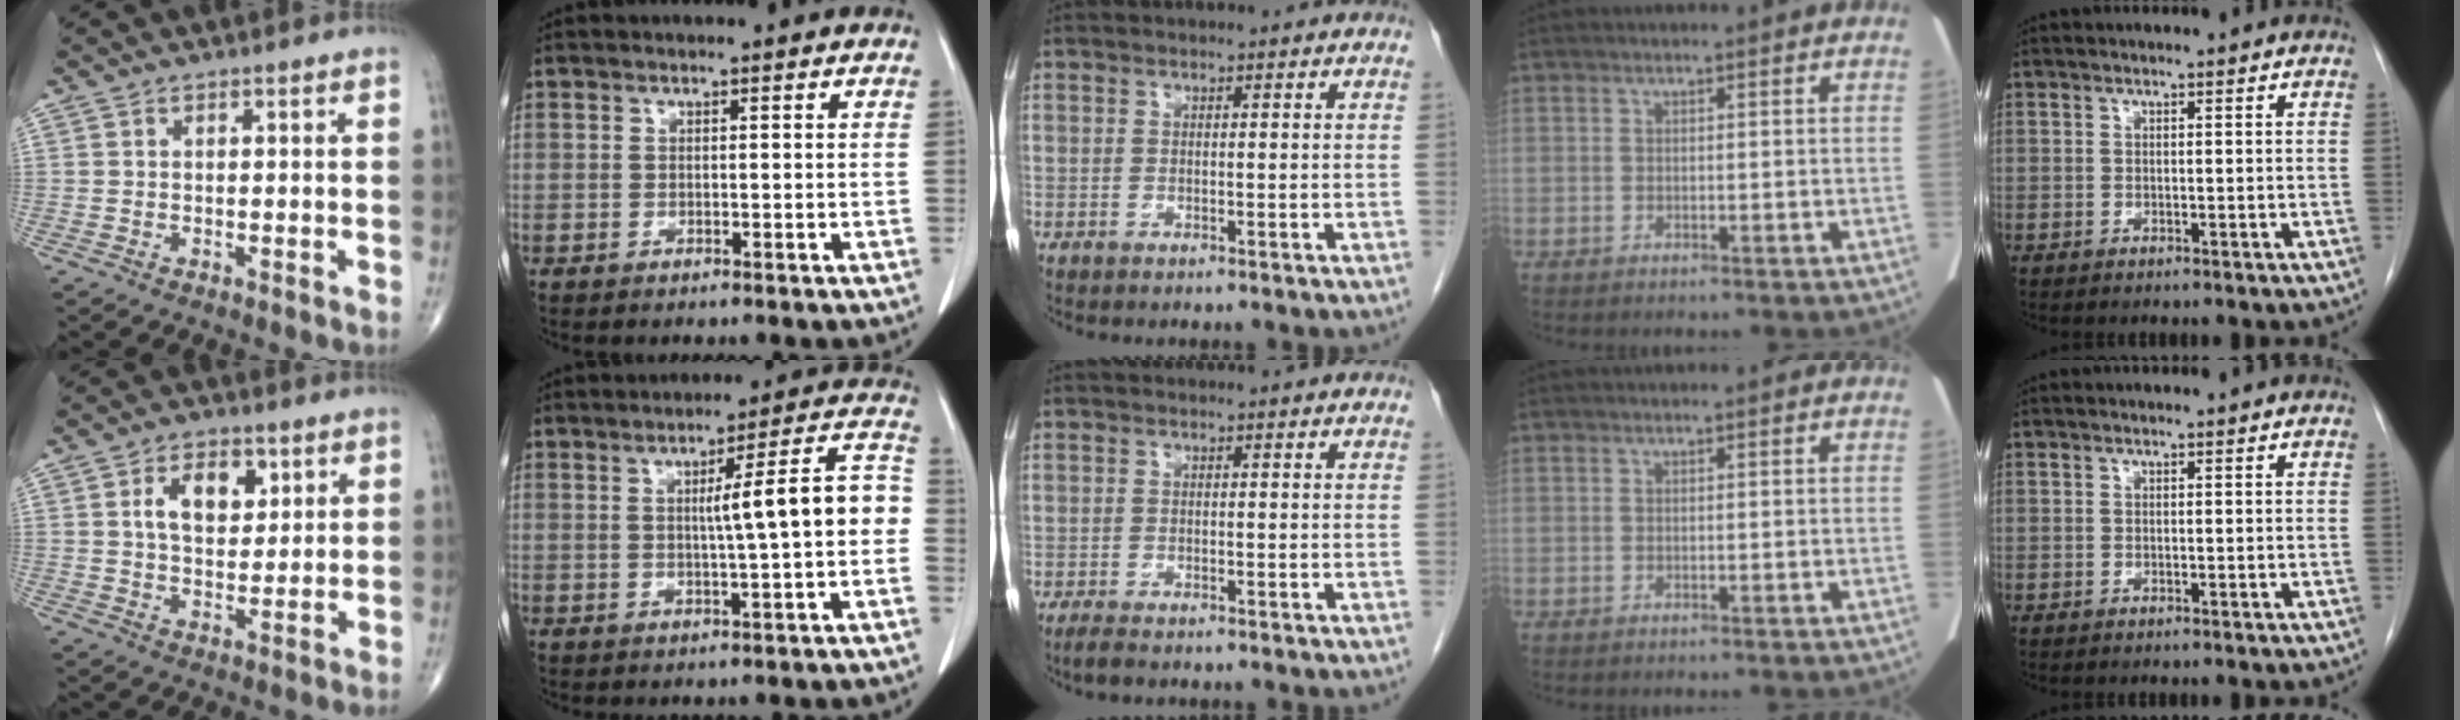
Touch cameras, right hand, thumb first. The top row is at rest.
{"thumb": {"total": 8.7, "force": [2.9, 5.3, 6.3], "torque": [-0.077, -0.010, 0.050]}, "index": {"total": 9.4, "force": [-0.4, 0.1, 9.3], "torque": [-0.122, 0.026, -0.010]}, "middle": {"total": 1.8, "force": [-1.5, 0.4, 1.0], "torque": [-0.027, -0.006, -0.024]}}